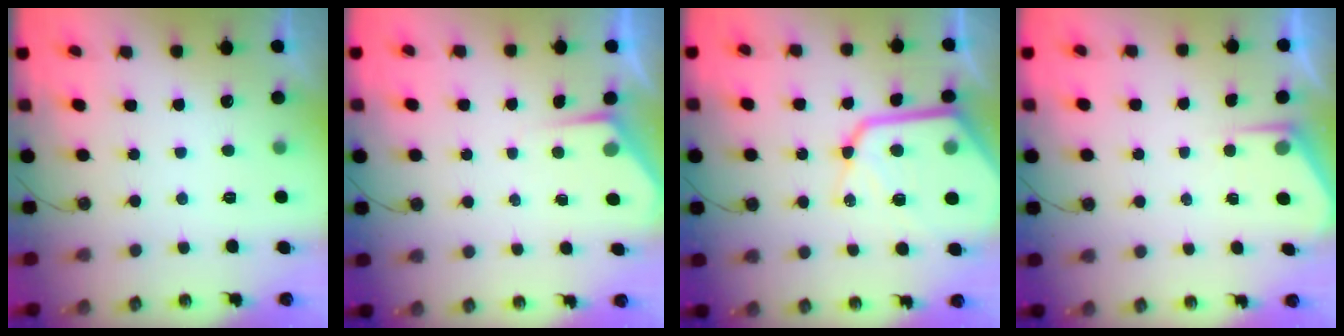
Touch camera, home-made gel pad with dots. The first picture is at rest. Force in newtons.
{"total": 2.9, "press": 2.8, "slide": 0.5}
{"total": 20.7, "press": 20.6, "slide": 1.7}
{"total": 2.5, "press": 2.5, "slide": 0.4}